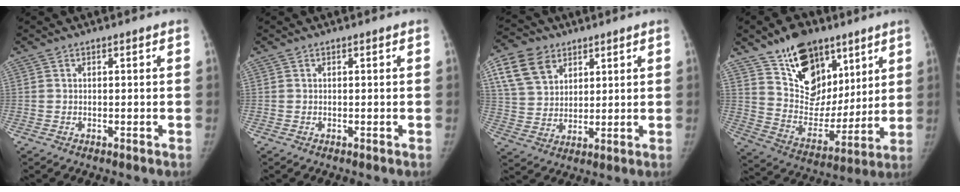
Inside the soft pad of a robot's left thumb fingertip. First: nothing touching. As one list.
[{"total": 0.0}, {"total": 11.5, "force": [5.5, 8.3, 5.7], "torque": [-0.087, -0.010, 0.110]}, {"total": 19.0, "force": [12.0, 11.9, 8.7], "torque": [-0.089, -0.065, 0.212]}]